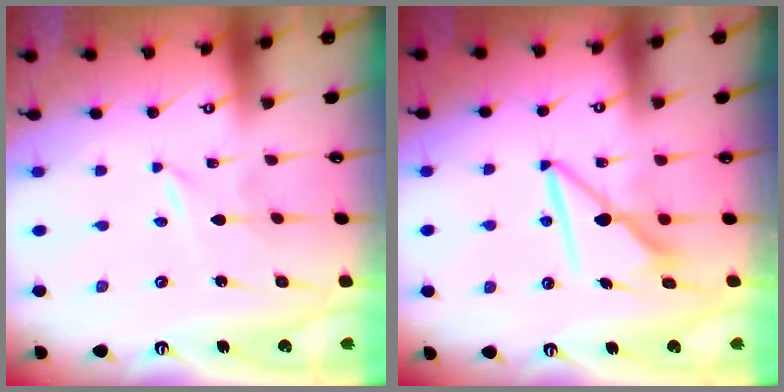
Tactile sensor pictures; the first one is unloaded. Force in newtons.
{"total": 8.2, "press": 8.2, "slide": 0.6}